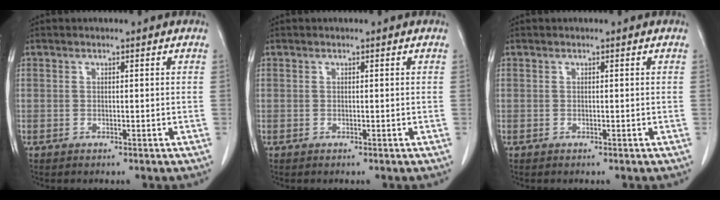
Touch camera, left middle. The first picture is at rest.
{"total": 0.0}
{"total": 0.0}